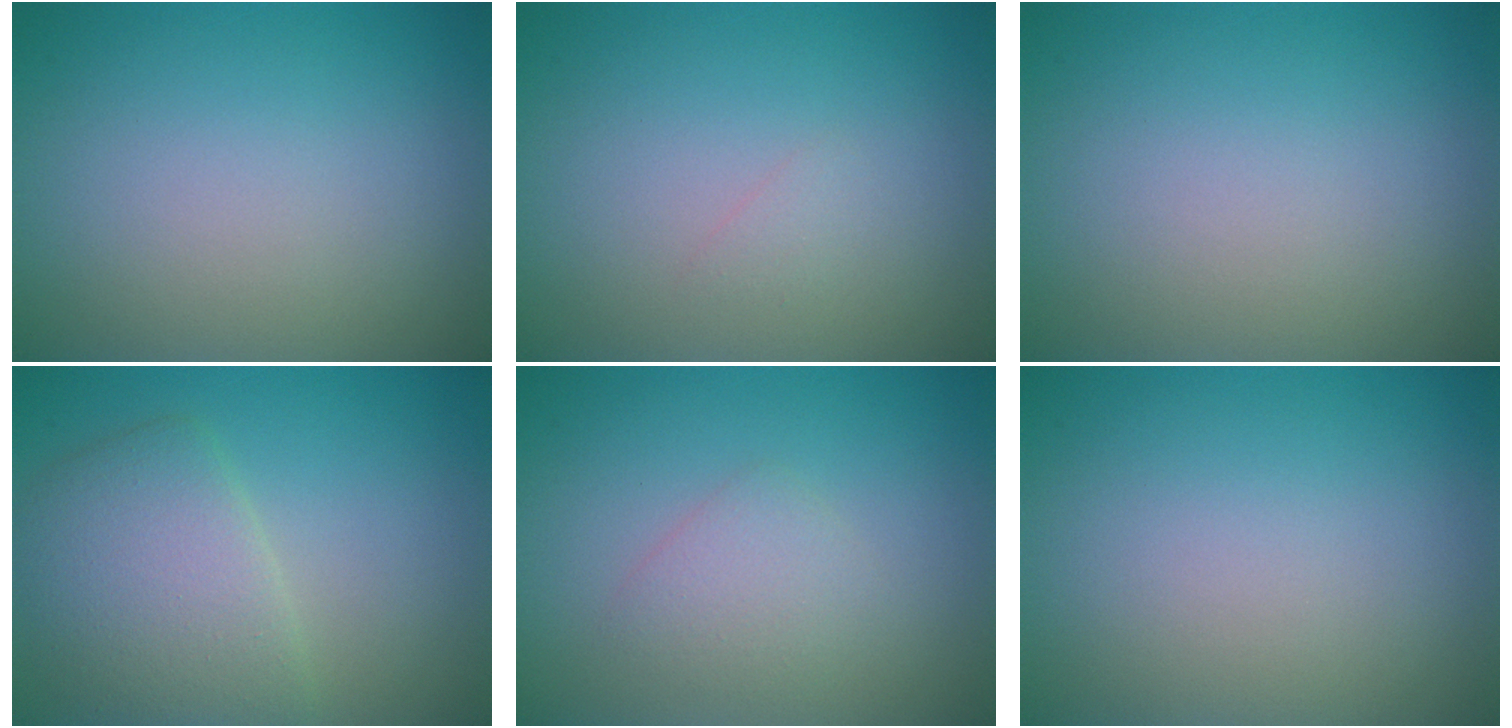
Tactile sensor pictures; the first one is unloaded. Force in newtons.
{"total": 0.6, "press": 0.6, "slide": 0.0}
{"total": 0.0}
{"total": 5.0, "press": 5.0, "slide": 0.3}
{"total": 1.8, "press": 1.8, "slide": 0.0}
{"total": 0.0}